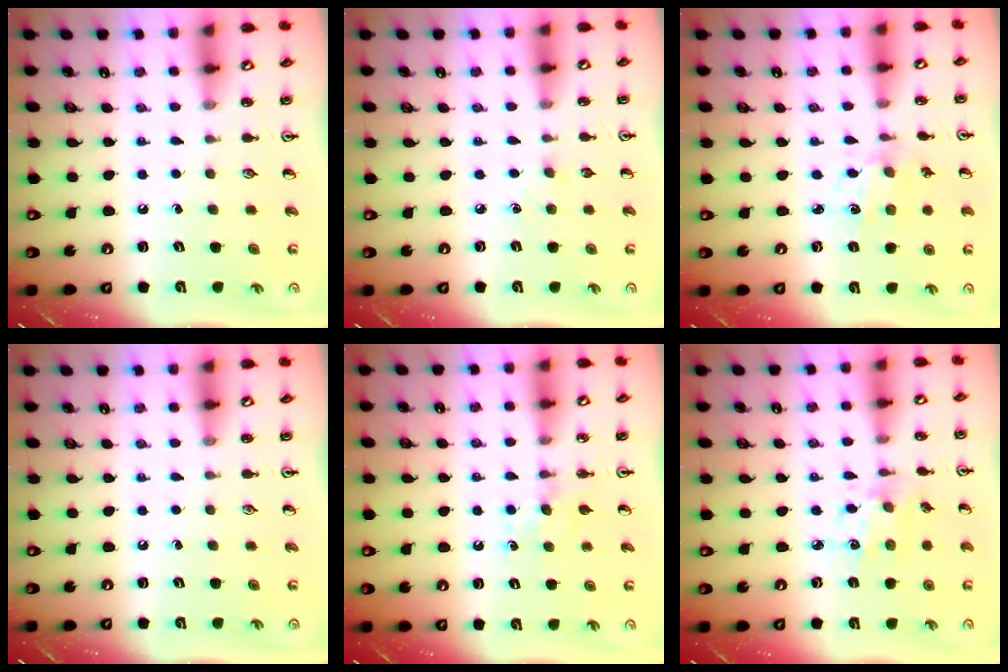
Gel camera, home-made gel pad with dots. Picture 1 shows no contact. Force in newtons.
{"total": 2.6, "press": 2.5, "slide": 0.3}
{"total": 1.7, "press": 1.6, "slide": 0.1}
{"total": 0.0}
{"total": 4.2, "press": 4.1, "slide": 0.6}
{"total": 5.1, "press": 4.9, "slide": 1.4}